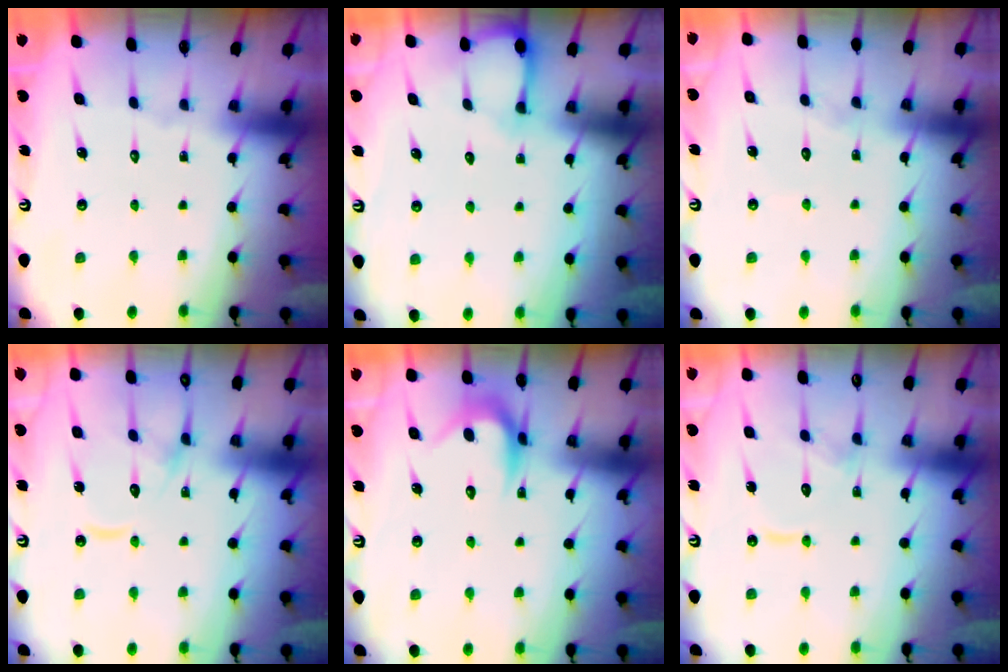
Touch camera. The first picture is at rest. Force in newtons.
{"total": 4.2, "press": 4.2, "slide": 0.3}
{"total": 4.7, "press": 4.7, "slide": 0.5}
{"total": 13.5, "press": 13.4, "slide": 1.3}
{"total": 7.9, "press": 7.9, "slide": 0.6}
{"total": 10.6, "press": 10.6, "slide": 0.9}